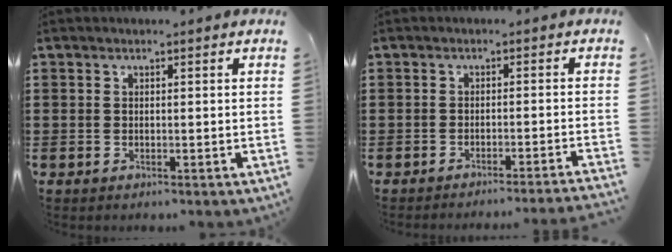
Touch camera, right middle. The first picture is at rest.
{"total": 1.9, "force": [-1.7, -0.5, 0.5], "torque": [-0.009, 0.002, -0.036]}